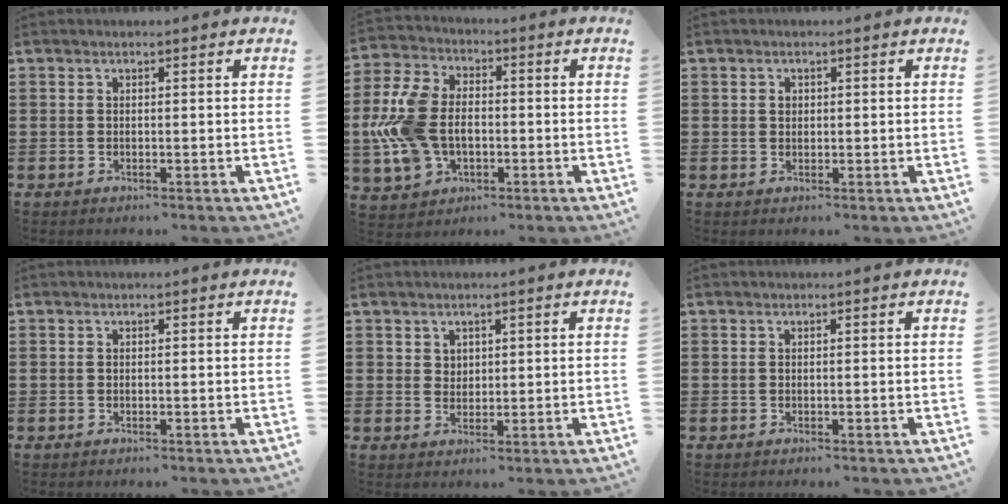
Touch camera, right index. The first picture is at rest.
{"total": 10.5, "force": [-1.0, 7.2, 7.6], "torque": [-0.207, 0.002, -0.027]}
{"total": 1.1, "force": [0.3, 0.8, 0.6], "torque": [-0.013, 0.005, 0.005]}
{"total": 0.0}
{"total": 2.1, "force": [1.3, 1.6, 0.3], "torque": [-0.011, 0.007, 0.025]}
{"total": 0.0}